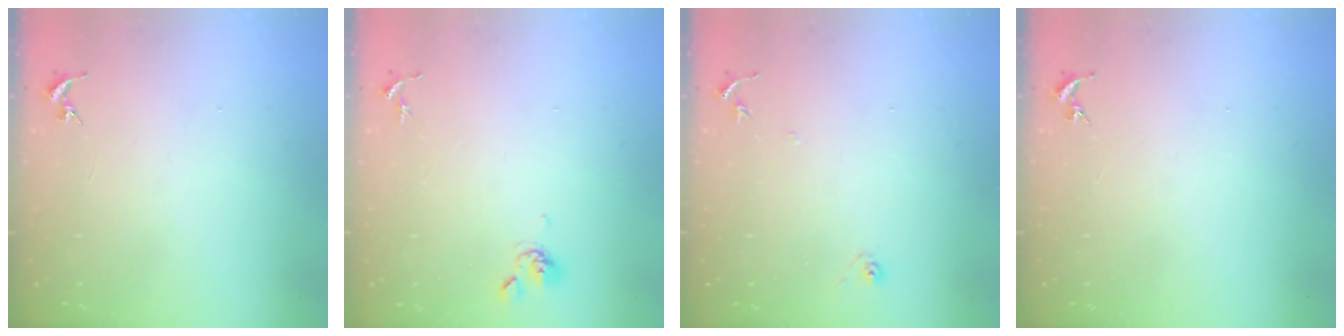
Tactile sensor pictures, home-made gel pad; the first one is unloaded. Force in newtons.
{"total": 4.7, "press": 4.7, "slide": 0.7}
{"total": 5.9, "press": 5.9, "slide": 0.6}
{"total": 0.0}